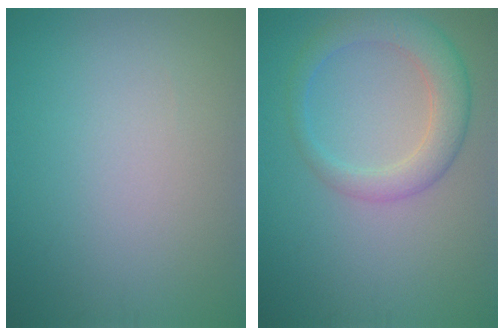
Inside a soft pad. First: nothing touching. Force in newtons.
{"total": 4.3, "press": 4.3, "slide": 0.2}